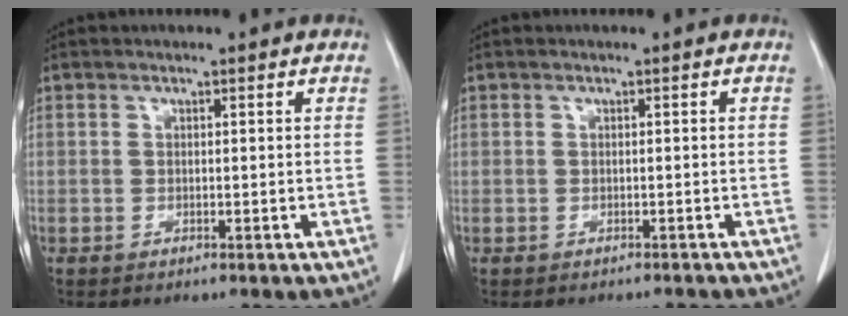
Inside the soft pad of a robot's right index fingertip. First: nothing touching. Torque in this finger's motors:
{"motor_torque": [-1.65, 0.49, -1.06, -0.21]}